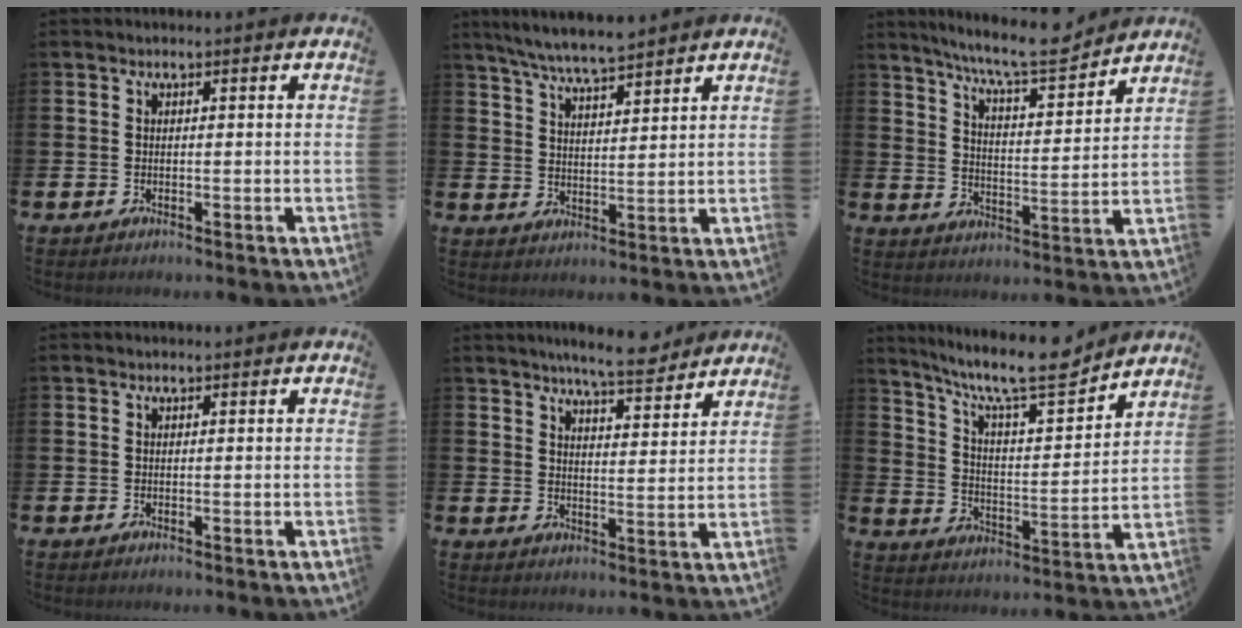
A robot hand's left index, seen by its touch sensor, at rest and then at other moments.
{"total": 6.4, "force": [6.1, 0.4, 2.0], "torque": [-0.062, -0.024, 0.110]}
{"total": 9.1, "force": [8.3, 0.9, 3.7], "torque": [-0.086, -0.050, 0.144]}
{"total": 0.0}
{"total": 7.0, "force": [6.6, 0.7, 2.2], "torque": [-0.040, -0.035, 0.115]}
{"total": 11.9, "force": [9.9, 2.3, 6.1], "torque": [-0.132, -0.065, 0.166]}